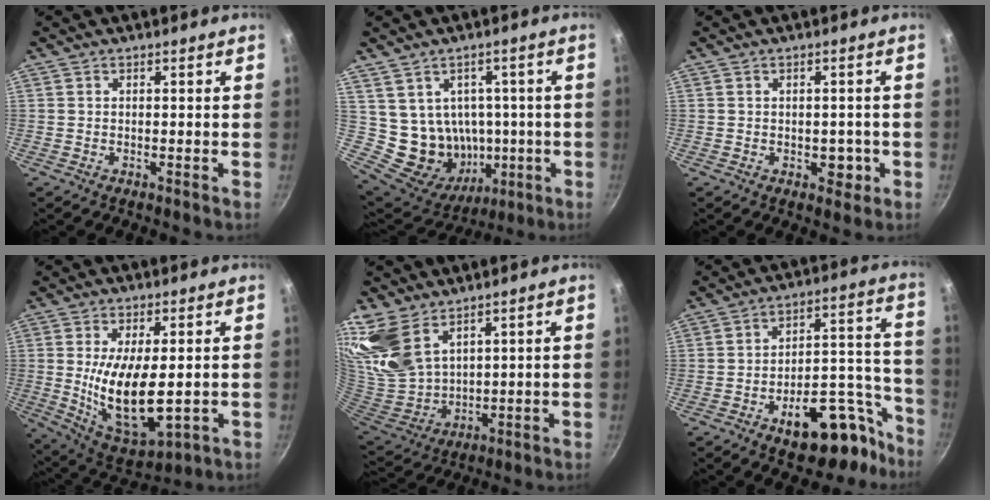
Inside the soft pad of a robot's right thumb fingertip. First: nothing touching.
{"total": 13.6, "force": [0.9, 12.0, 6.4], "torque": [-0.055, 0.004, 0.045]}
{"total": 3.2, "force": [-0.8, 2.2, 2.2], "torque": [-0.003, 0.006, -0.008]}
{"total": 15.3, "force": [-0.2, 6.4, 13.8], "torque": [-0.243, -0.019, 0.012]}
{"total": 14.5, "force": [9.4, 8.2, 7.5], "torque": [-0.144, -0.049, 0.208]}
{"total": 20.0, "force": [-11.7, 9.8, 13.0], "torque": [-0.109, 0.094, -0.164]}